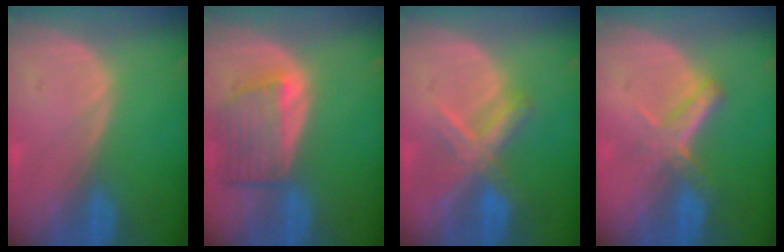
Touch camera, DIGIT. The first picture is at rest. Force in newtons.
{"total": 7.0, "press": 6.6, "slide": 2.4}
{"total": 7.3, "press": 6.2, "slide": 4.0}
{"total": 5.6, "press": 4.8, "slide": 3.0}